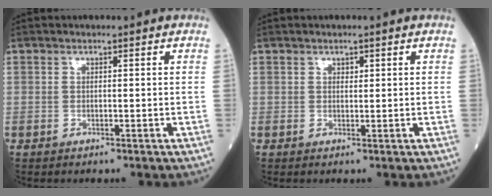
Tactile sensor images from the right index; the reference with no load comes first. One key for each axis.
{"total": 0.9, "fx": 0.6, "fy": 0.6, "fz": 0.4, "tx": 0.004, "ty": -0.002, "tz": 0.007}